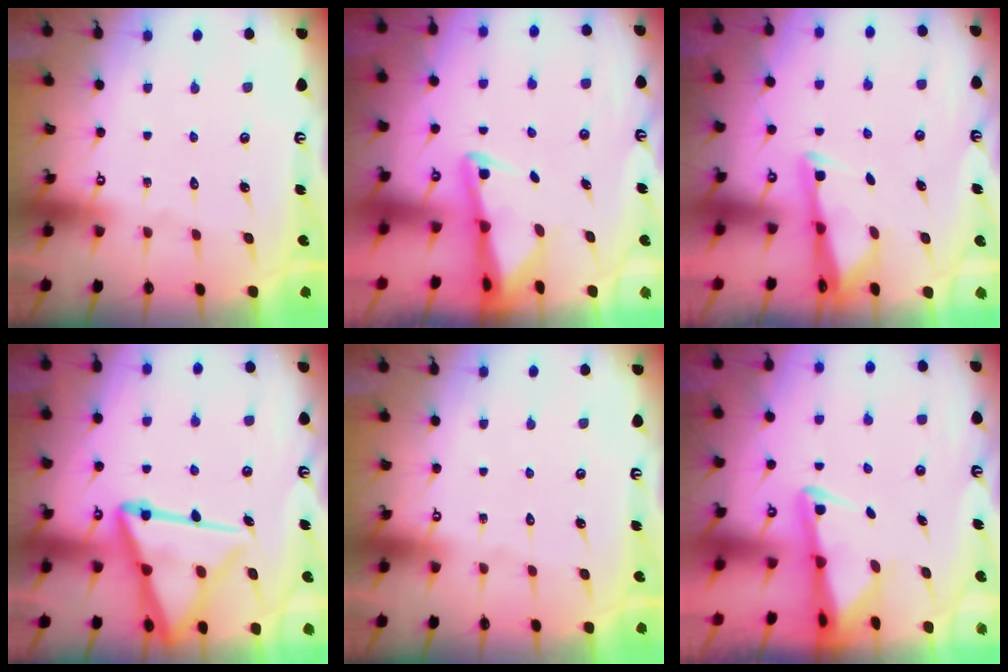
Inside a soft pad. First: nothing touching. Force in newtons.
{"total": 2.5, "press": 2.5, "slide": 0.5}
{"total": 2.6, "press": 2.6, "slide": 0.4}
{"total": 18.1, "press": 18.0, "slide": 1.9}
{"total": 0.0}
{"total": 2.5, "press": 2.5, "slide": 0.5}